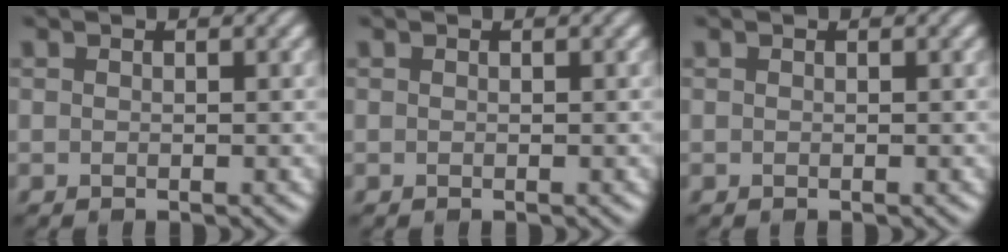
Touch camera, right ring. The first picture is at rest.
{"total": 0.0}
{"total": 0.0}